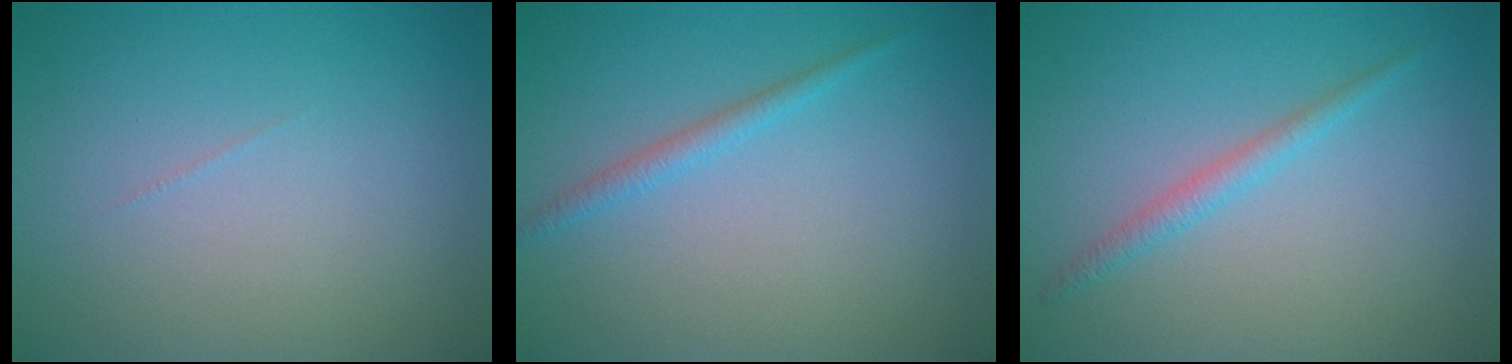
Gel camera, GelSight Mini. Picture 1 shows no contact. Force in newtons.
{"total": 1.3, "press": 1.3, "slide": 0.1}
{"total": 1.5, "press": 1.5, "slide": 0.1}